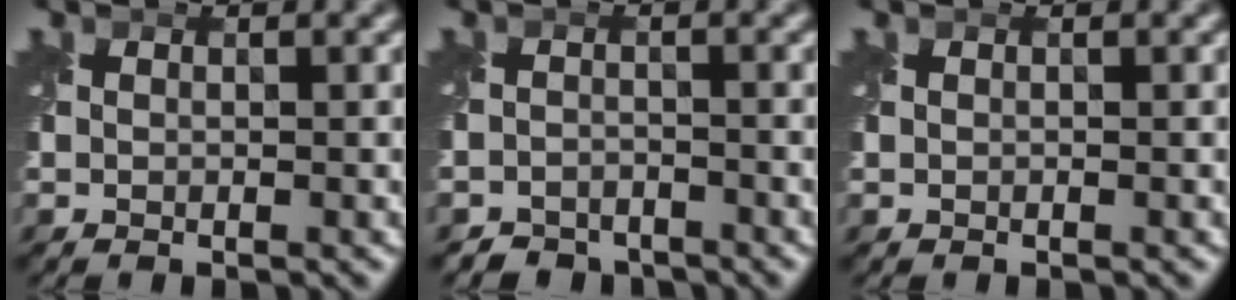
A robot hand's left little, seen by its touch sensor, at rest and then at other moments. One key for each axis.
{"total": 2.6, "fx": -2.4, "fy": 0.9, "fz": -0.2, "tx": 0.015, "ty": -0.004, "tz": -0.048}
{"total": 0.0}